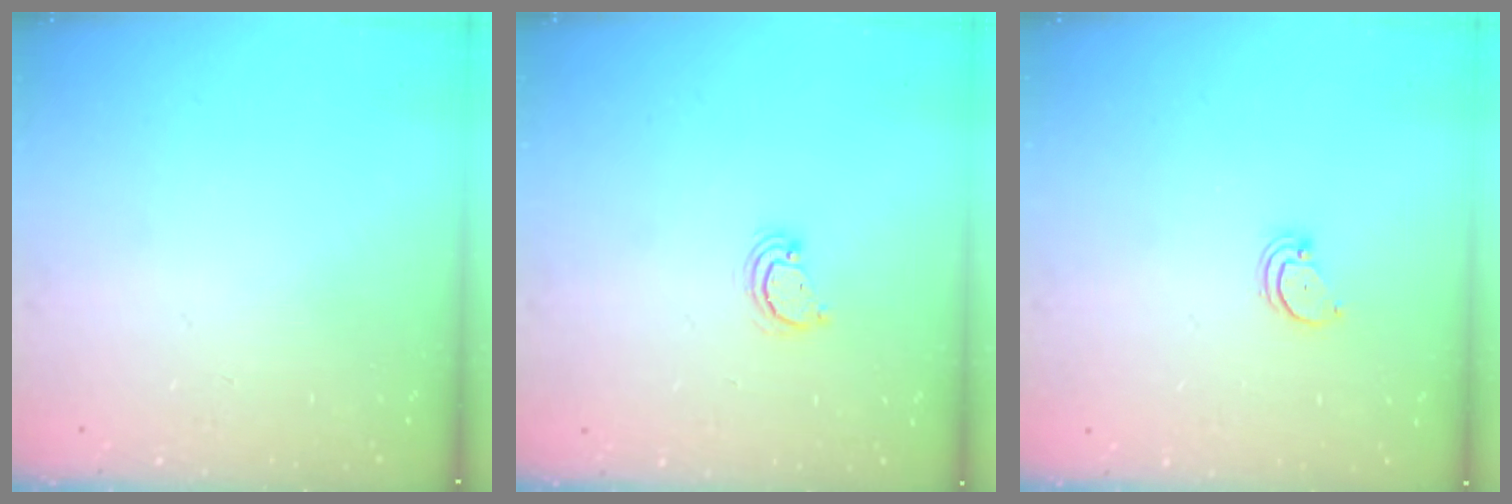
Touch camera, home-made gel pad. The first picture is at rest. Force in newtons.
{"total": 3.0, "press": 3.0, "slide": 0.2}
{"total": 2.0, "press": 2.0, "slide": 0.2}